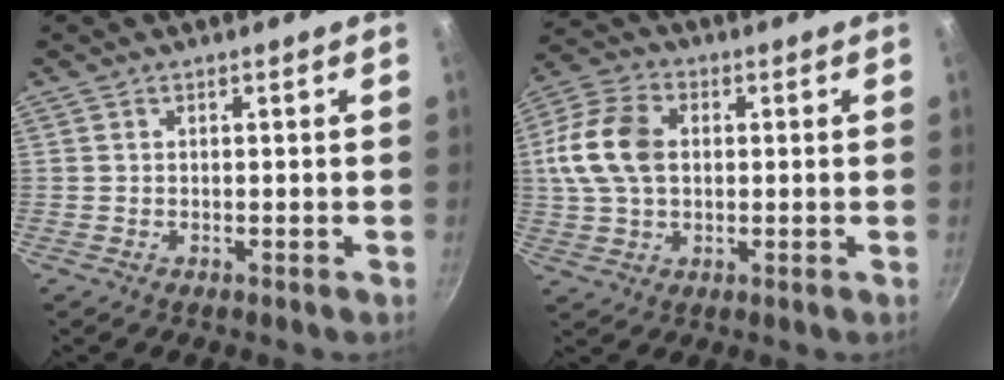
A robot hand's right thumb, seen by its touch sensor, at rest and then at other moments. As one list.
[{"total": 12.5, "force": [1.4, 8.6, 8.9], "torque": [-0.165, 0.017, 0.014]}]